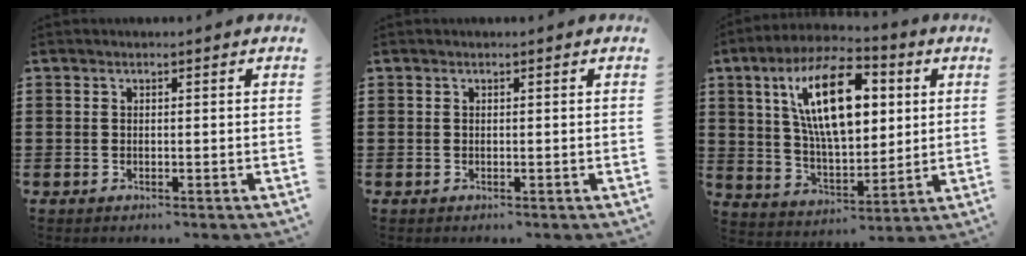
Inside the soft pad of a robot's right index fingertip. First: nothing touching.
{"total": 0.0}
{"total": 15.9, "force": [5.8, 7.0, 13.1], "torque": [-0.254, 0.003, 0.094]}